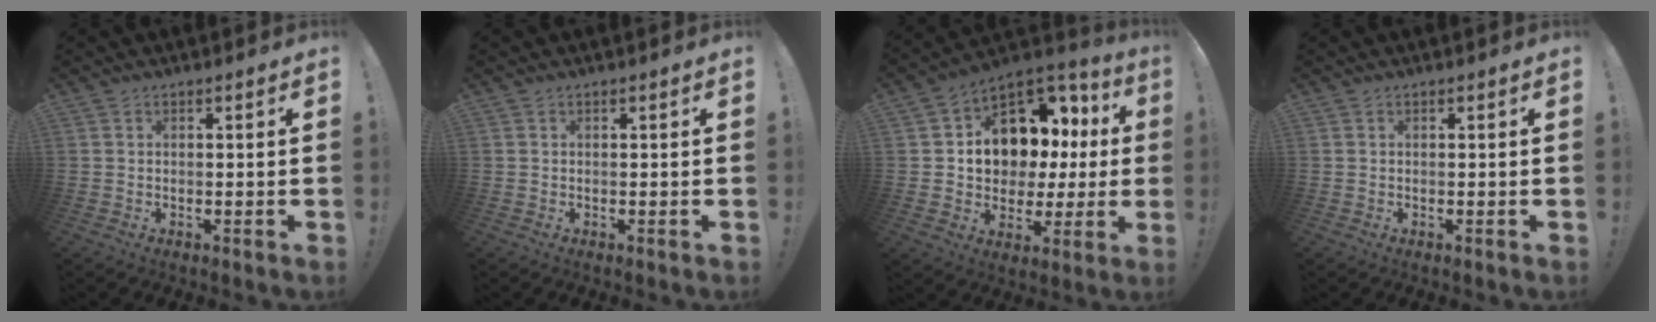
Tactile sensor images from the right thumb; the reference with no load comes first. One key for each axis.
{"total": 0.0}
{"total": 12.4, "fx": 3.9, "fy": 10.0, "fz": 6.3, "tx": -0.088, "ty": -0.038, "tz": 0.085}
{"total": 0.0}